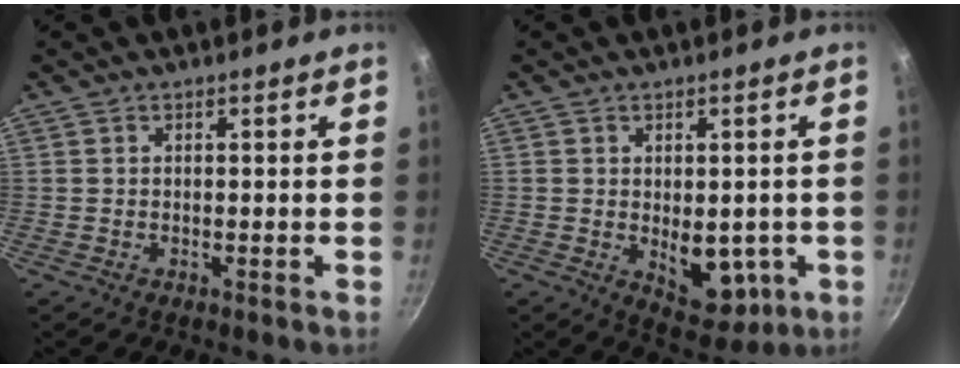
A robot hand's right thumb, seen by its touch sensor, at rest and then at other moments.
{"total": 9.2, "force": [-1.5, 5.7, 7.1], "torque": [-0.060, -0.013, -0.006]}